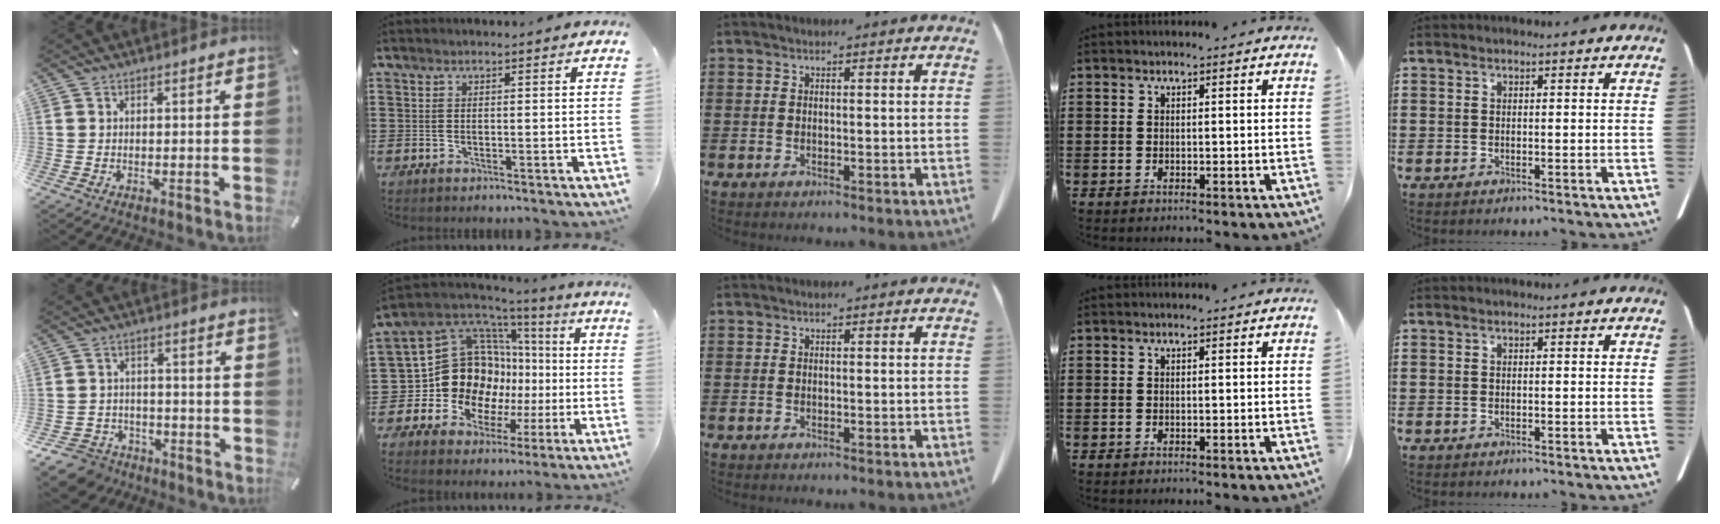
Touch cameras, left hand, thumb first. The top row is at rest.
{"thumb": {"total": 5.8, "force": [-4.0, 4.1, 1.3], "torque": [-0.036, 0.020, -0.080]}, "index": {"total": 14.5, "force": [-0.2, 13.1, 6.2], "torque": [-0.173, -0.029, 0.017]}}